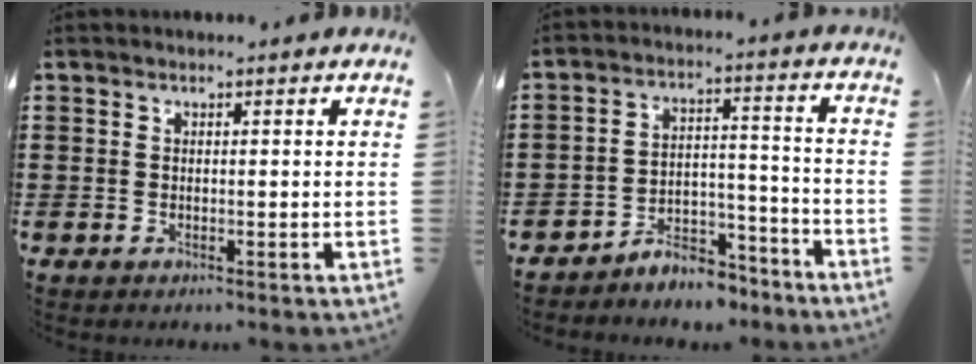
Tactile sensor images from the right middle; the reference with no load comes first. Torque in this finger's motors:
{"motor_torque": [0.88, -0.38, 0.01, 0.01]}